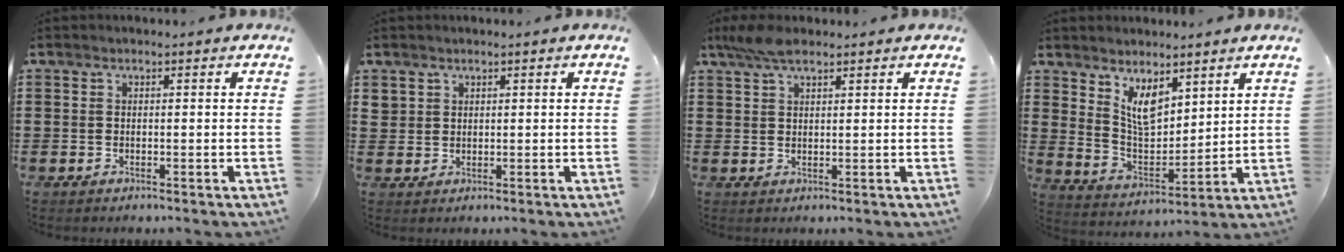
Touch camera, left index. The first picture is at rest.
{"total": 1.3, "force": [0.9, 1.0, -0.1], "torque": [-0.002, 0.005, 0.019]}
{"total": 4.0, "force": [2.7, 1.3, 2.7], "torque": [-0.060, 0.005, 0.050]}
{"total": 6.9, "force": [4.9, 3.2, 3.6], "torque": [-0.072, -0.020, 0.089]}